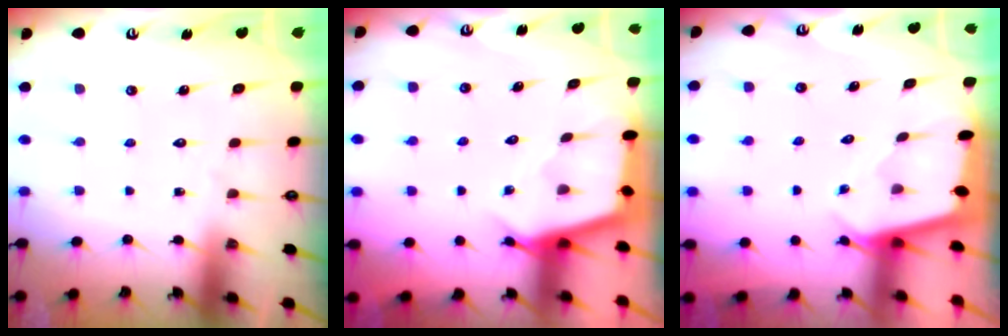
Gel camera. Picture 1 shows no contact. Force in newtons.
{"total": 3.2, "press": 3.2, "slide": 0.3}
{"total": 1.8, "press": 1.8, "slide": 0.2}